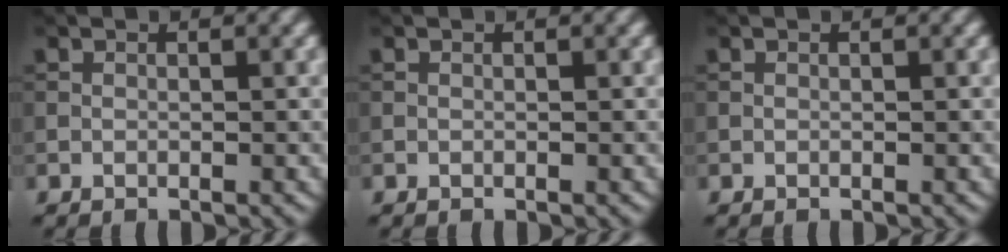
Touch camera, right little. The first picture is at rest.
{"total": 0.0}
{"total": 0.0}